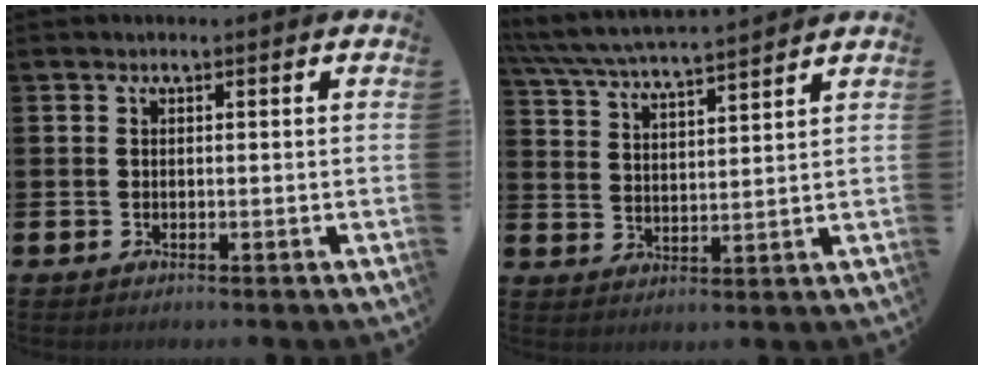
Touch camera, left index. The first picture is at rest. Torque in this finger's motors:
{"motor_torque": [0.26, -0.97, 0.84, 0.21]}